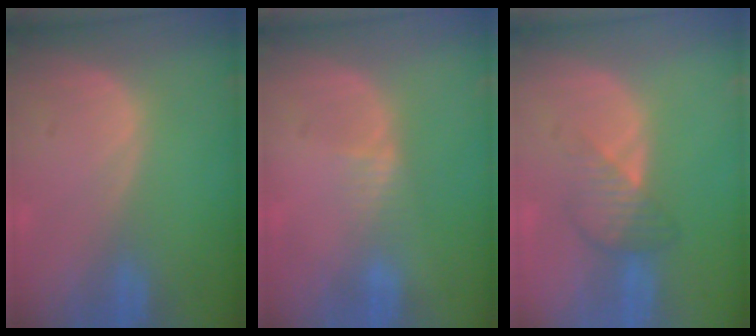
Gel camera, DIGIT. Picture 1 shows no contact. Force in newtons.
{"total": 1.8, "press": 1.5, "slide": 1.0}
{"total": 3.7, "press": 3.6, "slide": 0.2}